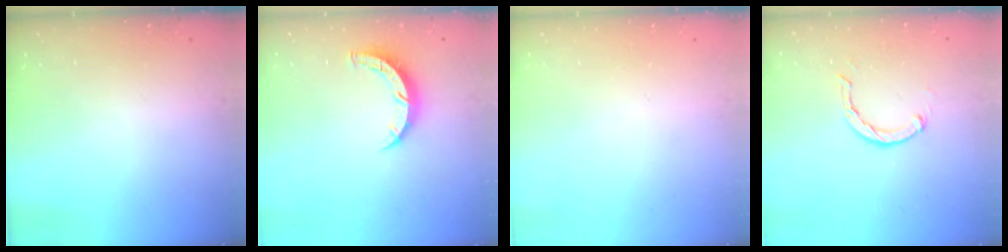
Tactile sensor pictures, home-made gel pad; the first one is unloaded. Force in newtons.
{"total": 5.5, "press": 5.5, "slide": 0.5}
{"total": 0.0}
{"total": 2.1, "press": 2.1, "slide": 0.3}